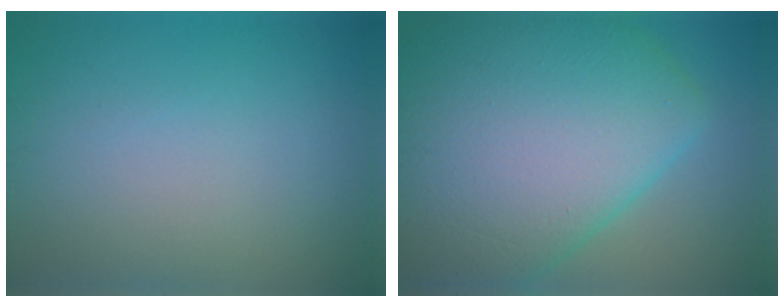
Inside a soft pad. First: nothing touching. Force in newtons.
{"total": 14.7, "press": 14.7, "slide": 0.4}